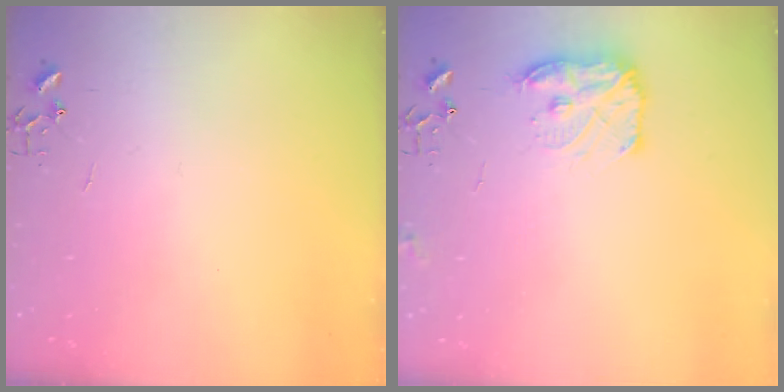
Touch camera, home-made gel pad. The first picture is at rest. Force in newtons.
{"total": 11.8, "press": 11.8, "slide": 0.6}